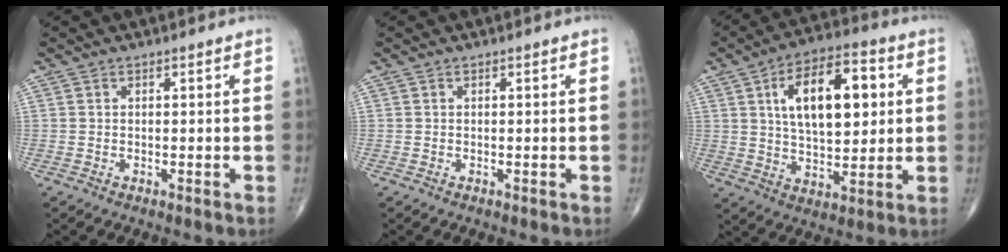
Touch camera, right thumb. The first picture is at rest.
{"total": 0.0}
{"total": 16.9, "force": [4.2, 8.3, 14.1], "torque": [-0.205, 0.002, 0.070]}